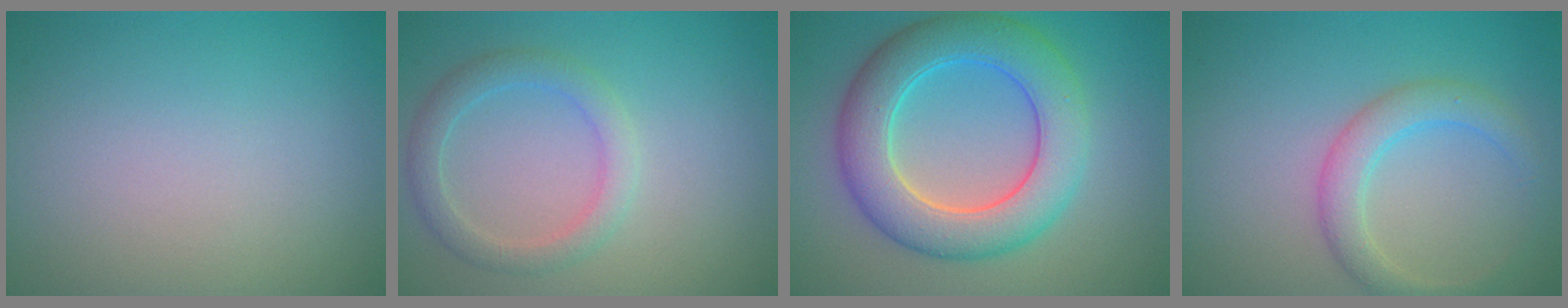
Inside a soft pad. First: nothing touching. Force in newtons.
{"total": 2.7, "press": 2.7, "slide": 0.0}
{"total": 7.7, "press": 7.7, "slide": 0.3}
{"total": 3.0, "press": 3.0, "slide": 0.1}